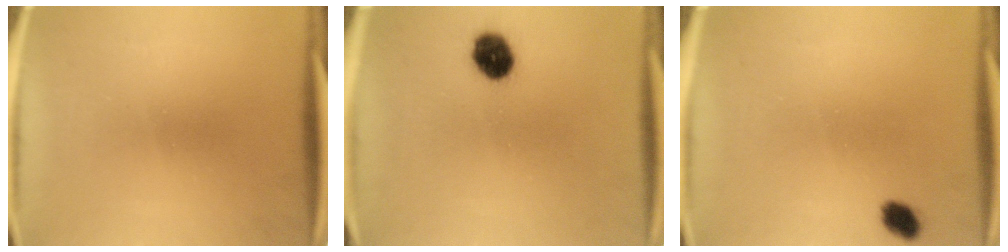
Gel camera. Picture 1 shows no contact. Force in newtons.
{"total": 7.0}
{"total": 2.8}